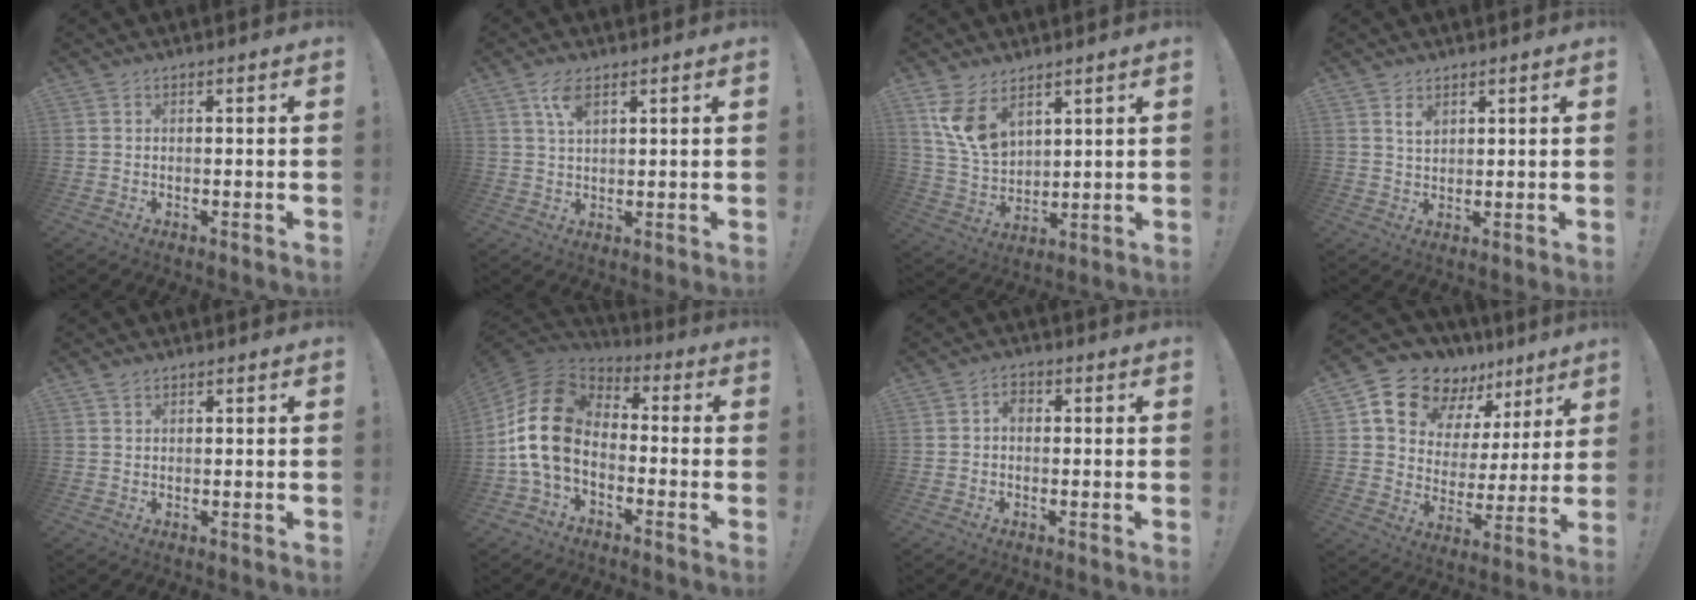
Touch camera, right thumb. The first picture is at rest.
{"total": 5.2, "force": [2.7, 2.1, 3.9], "torque": [-0.074, -0.005, 0.049]}
{"total": 11.3, "force": [6.9, 6.6, 6.1], "torque": [-0.110, -0.035, 0.137]}
{"total": 3.3, "force": [2.0, 1.9, 1.8], "torque": [-0.030, -0.007, 0.035]}
{"total": 1.4, "force": [1.0, 0.7, 0.5], "torque": [-0.011, 0.000, 0.020]}
{"total": 17.6, "force": [-1.3, 11.4, 13.4], "torque": [-0.271, 0.015, -0.016]}
{"total": 2.7, "force": [-0.3, 1.9, 1.9], "torque": [-0.032, 0.009, -0.008]}
{"total": 15.6, "force": [11.8, 8.6, 5.5], "torque": [-0.107, -0.083, 0.223]}